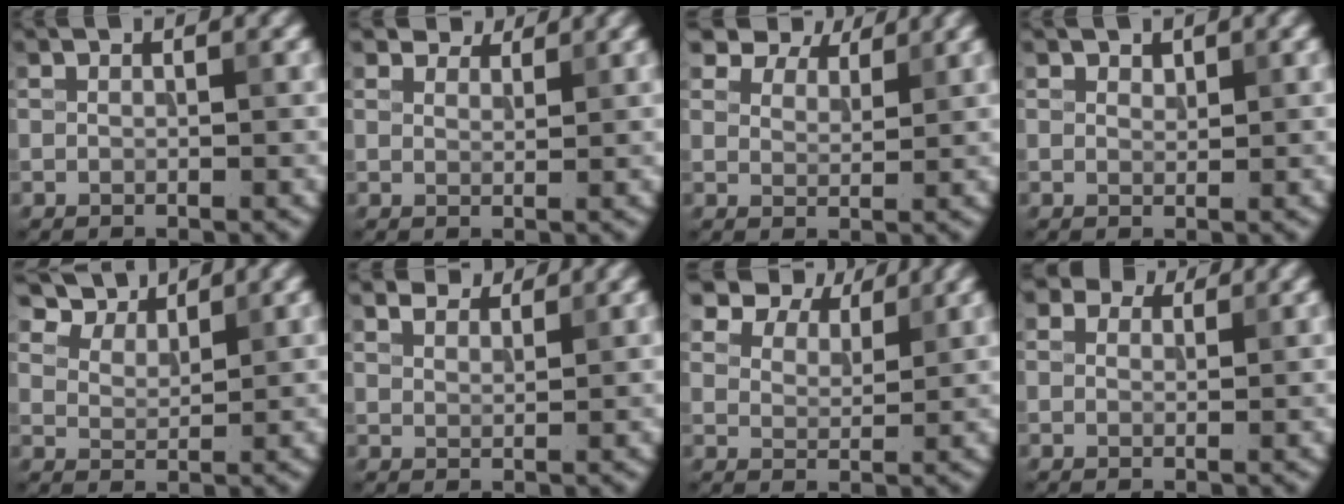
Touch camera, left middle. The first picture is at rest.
{"total": 3.1, "force": [2.9, 1.0, 0.6], "torque": [-0.016, -0.003, 0.049]}
{"total": 6.6, "force": [5.7, 2.5, 2.1], "torque": [-0.056, -0.014, 0.110]}
{"total": 0.8, "force": [0.7, 0.4, 0.1], "torque": [-0.002, -0.002, 0.012]}
{"total": 5.2, "force": [4.6, 1.8, 1.5], "torque": [-0.046, -0.006, 0.094]}
{"total": 3.3, "force": [3.1, 0.7, 0.9], "torque": [-0.021, 0.002, 0.052]}
{"total": 7.4, "force": [6.4, 2.8, 2.4], "torque": [-0.058, -0.017, 0.125]}
{"total": 3.2, "force": [2.5, 1.7, 1.2], "torque": [-0.026, 0.001, 0.027]}